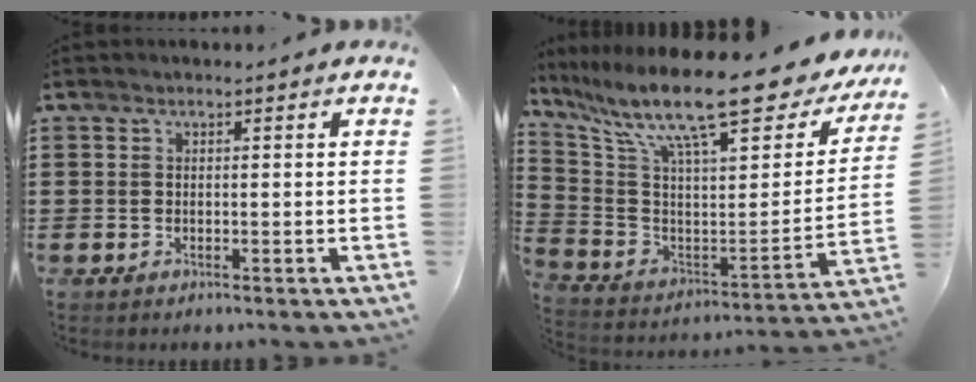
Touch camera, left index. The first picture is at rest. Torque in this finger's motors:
{"motor_torque": [1.63, 0.51, 1.05, 0.18]}